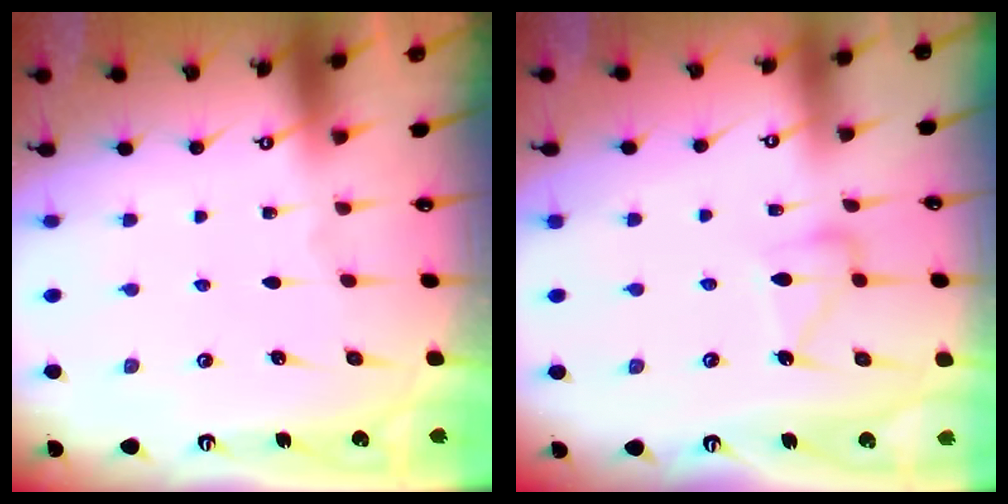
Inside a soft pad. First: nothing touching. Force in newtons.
{"total": 8.3, "press": 8.2, "slide": 0.6}